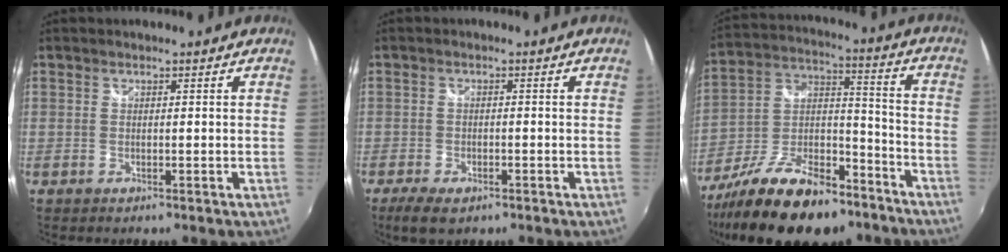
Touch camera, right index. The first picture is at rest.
{"total": 5.5, "force": [-3.8, 2.3, 3.3], "torque": [-0.083, -0.022, -0.065]}
{"total": 23.1, "force": [-15.8, 9.6, 13.8], "torque": [-0.261, -0.008, -0.253]}